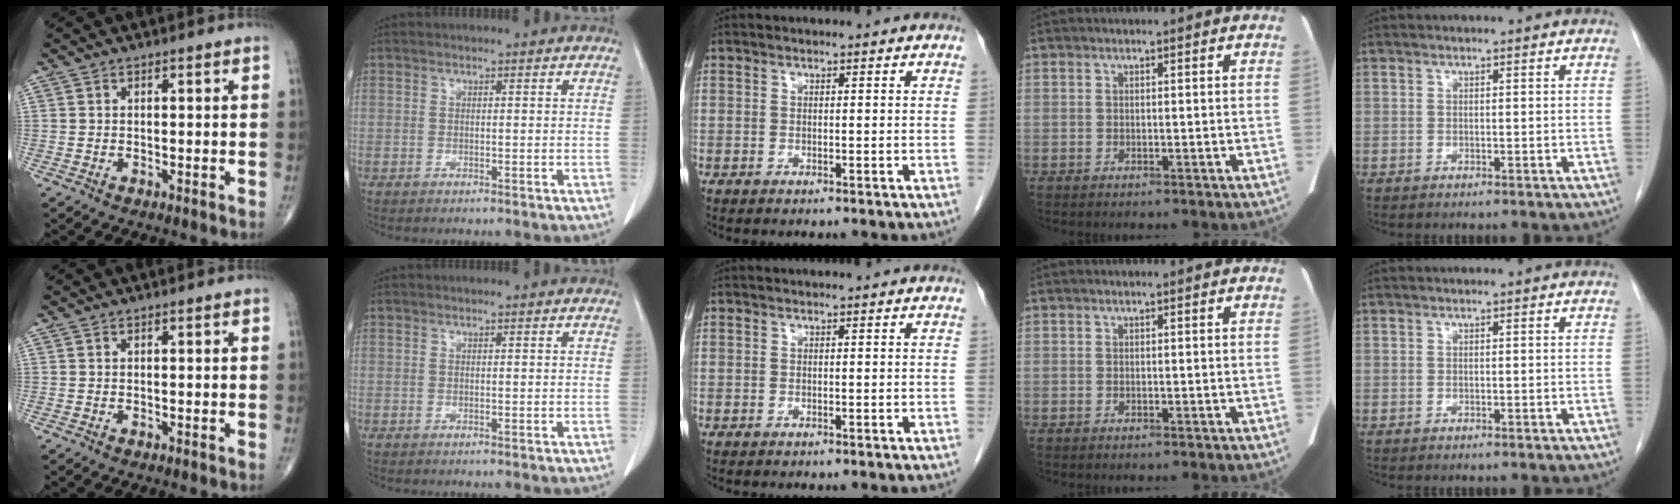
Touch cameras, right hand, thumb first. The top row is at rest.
{}